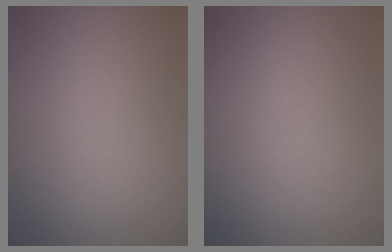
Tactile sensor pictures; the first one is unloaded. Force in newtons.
{"total": 0.0}